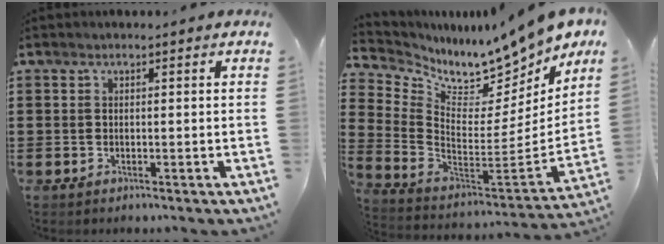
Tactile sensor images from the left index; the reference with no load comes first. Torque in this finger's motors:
{"motor_torque": [1.04, -1.10, 0.37, 0.05]}